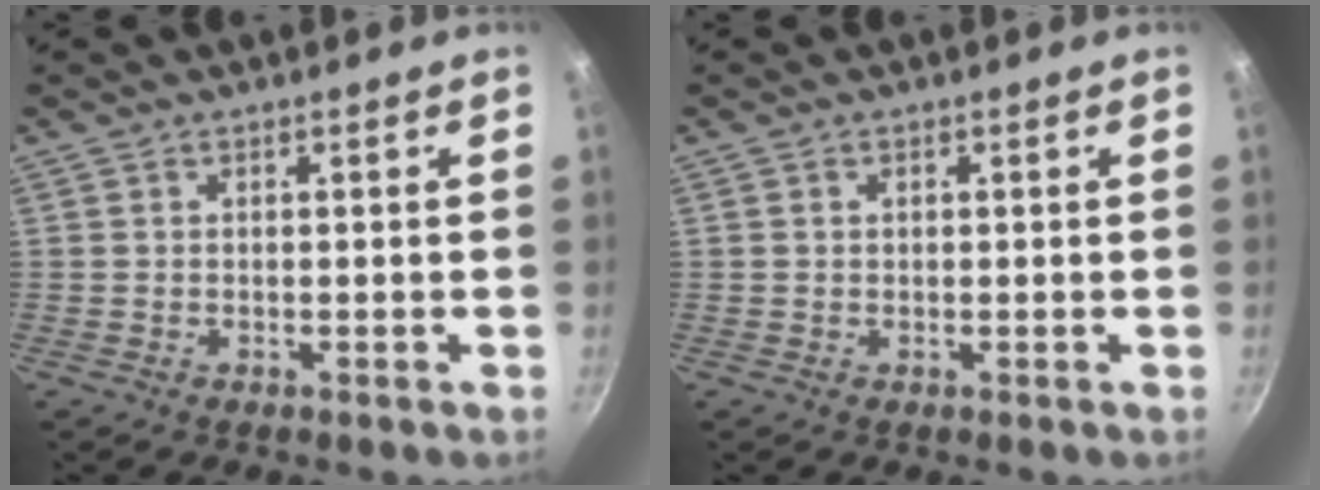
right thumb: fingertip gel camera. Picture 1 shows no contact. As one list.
[{"total": 0.6, "force": [0.2, 0.5, 0.3], "torque": [-0.003, 0.004, 0.003]}]